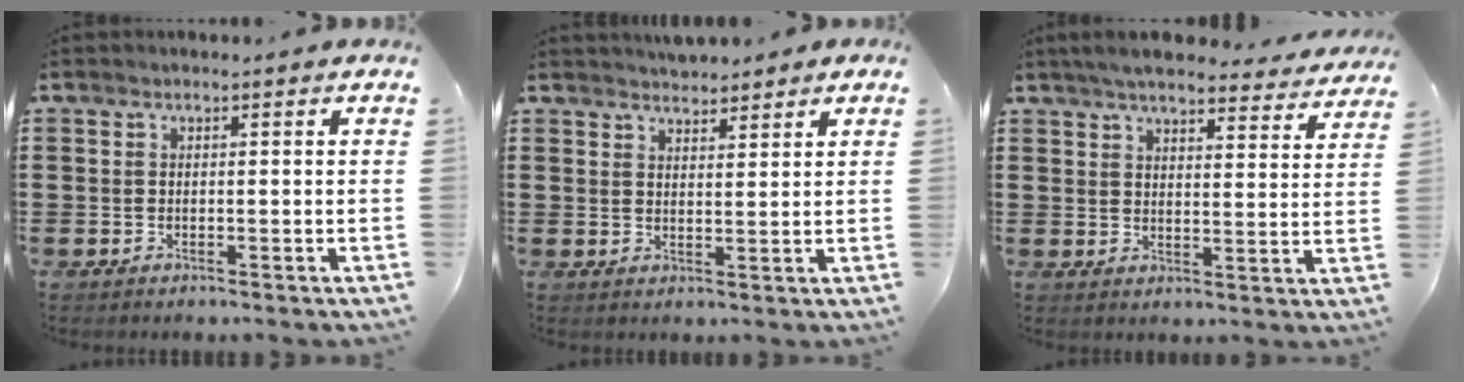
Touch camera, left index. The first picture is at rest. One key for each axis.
{"total": 2.9, "fx": 2.9, "fy": 0.4, "fz": 0.1, "tx": -0.010, "ty": -0.003, "tz": 0.055}
{"total": 5.5, "fx": 5.1, "fy": 0.4, "fz": 1.9, "tx": -0.056, "ty": -0.021, "tz": 0.092}